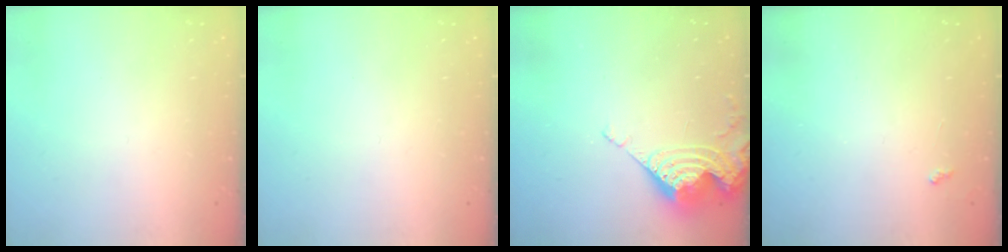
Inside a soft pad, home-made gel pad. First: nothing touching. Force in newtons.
{"total": 0.0}
{"total": 9.2, "press": 9.2, "slide": 0.9}
{"total": 3.4, "press": 3.3, "slide": 0.5}